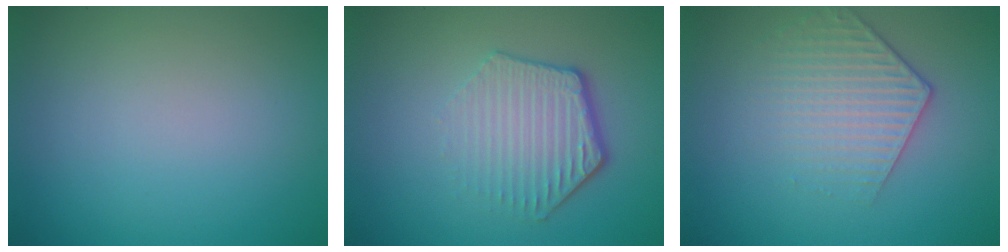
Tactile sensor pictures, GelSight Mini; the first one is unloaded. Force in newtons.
{"total": 4.2, "press": 3.2, "slide": 2.7}
{"total": 3.1, "press": 2.8, "slide": 1.4}